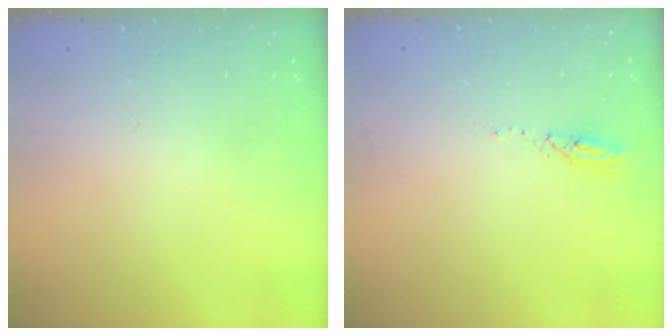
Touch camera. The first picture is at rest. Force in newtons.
{"total": 3.0, "press": 3.0, "slide": 0.1}